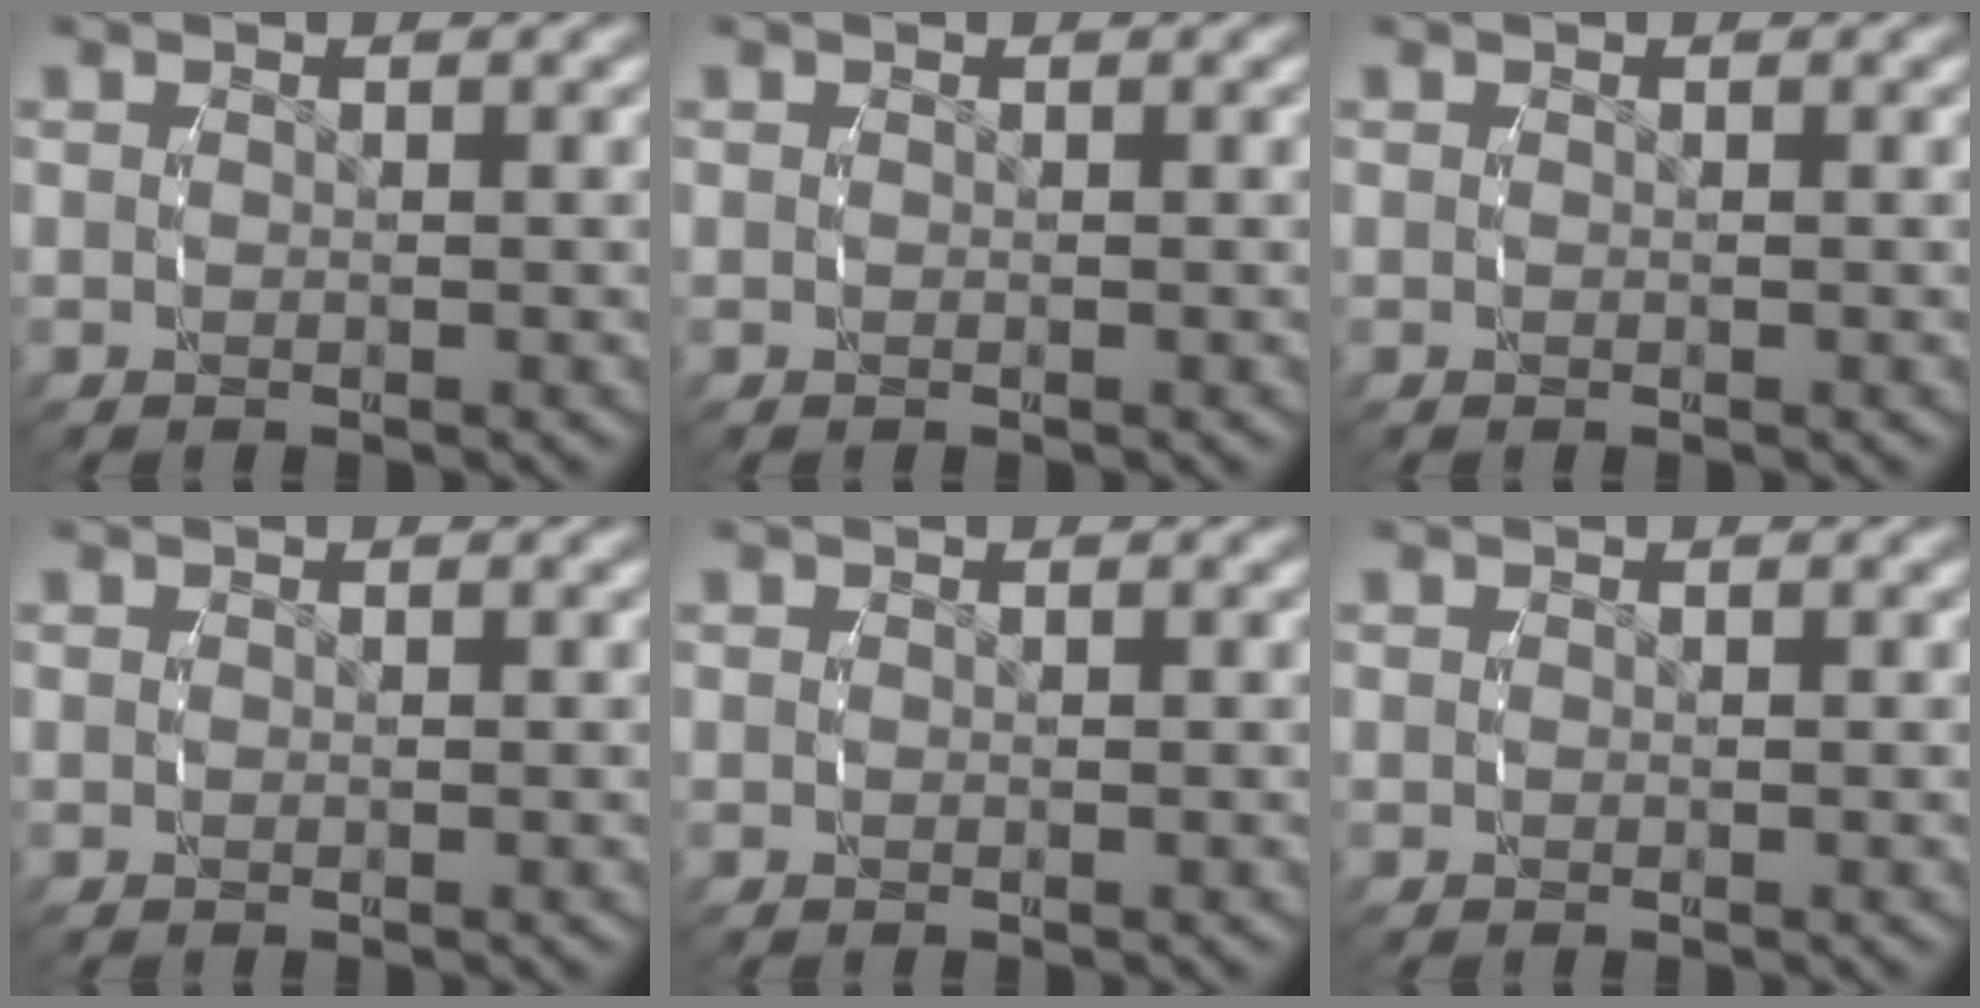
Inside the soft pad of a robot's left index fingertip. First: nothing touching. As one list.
[{"total": 0.0}, {"total": 0.0}, {"total": 0.0}, {"total": 0.0}, {"total": 0.0}]